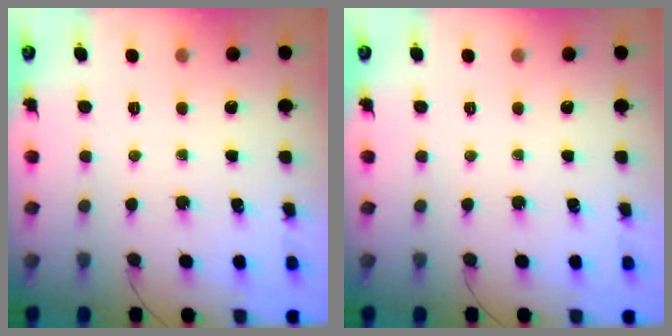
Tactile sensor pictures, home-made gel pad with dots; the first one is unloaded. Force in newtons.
{"total": 0.0}